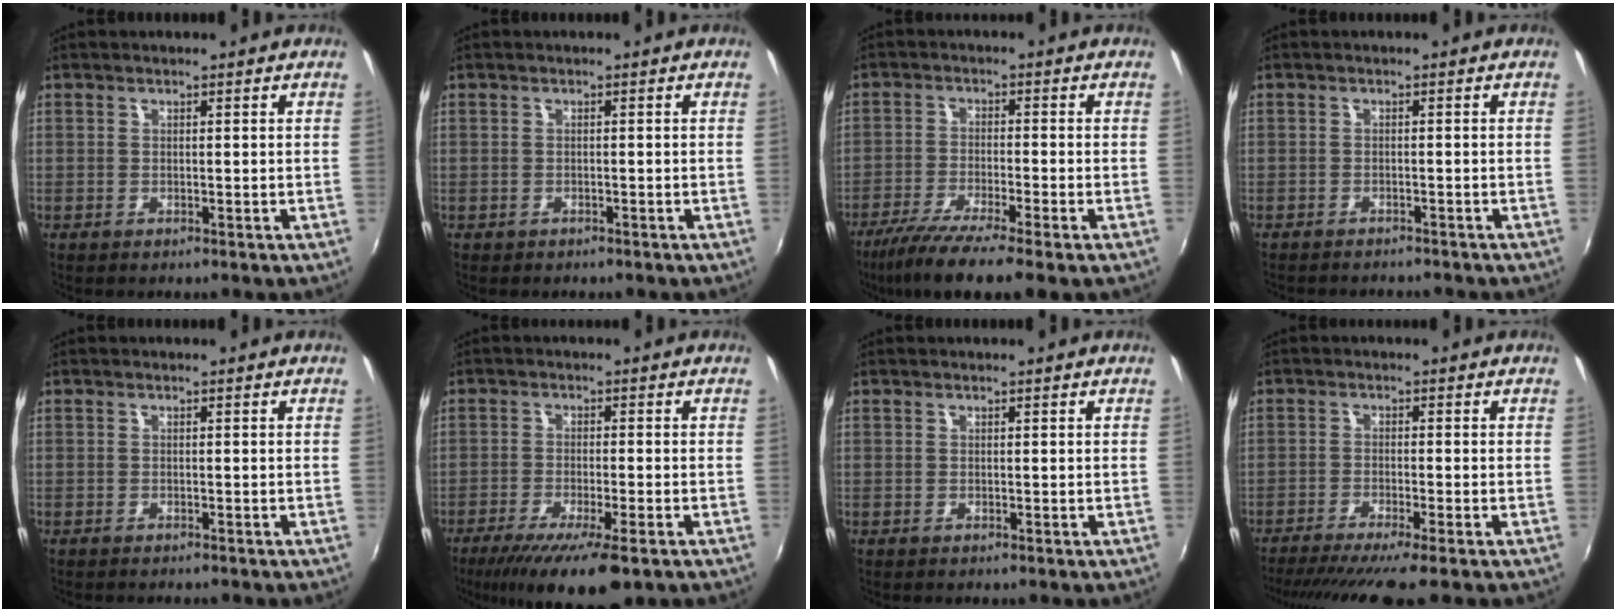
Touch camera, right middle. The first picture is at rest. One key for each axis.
{"total": 1.0, "fx": -0.6, "fy": 0.7, "fz": 0.2, "tx": -0.009, "ty": -0.002, "tz": -0.007}
{"total": 9.7, "fx": -7.3, "fy": 0.2, "fz": 6.4, "tx": -0.142, "ty": -0.031, "tz": -0.128}
{"total": 4.8, "fx": -4.5, "fy": 1.1, "fz": 1.4, "tx": -0.040, "ty": -0.012, "tz": -0.066}
{"total": 1.2, "fx": -1.1, "fy": 0.3, "fz": 0.3, "tx": -0.010, "ty": -0.006, "tz": -0.018}
{"total": 12.1, "fx": -8.0, "fy": 2.1, "fz": 8.9, "tx": -0.174, "ty": -0.043, "tz": -0.132}
{"total": 0.0}
{"total": 8.7, "fx": -7.1, "fy": -0.5, "fz": 4.9, "tx": -0.102, "ty": -0.028, "tz": -0.116}